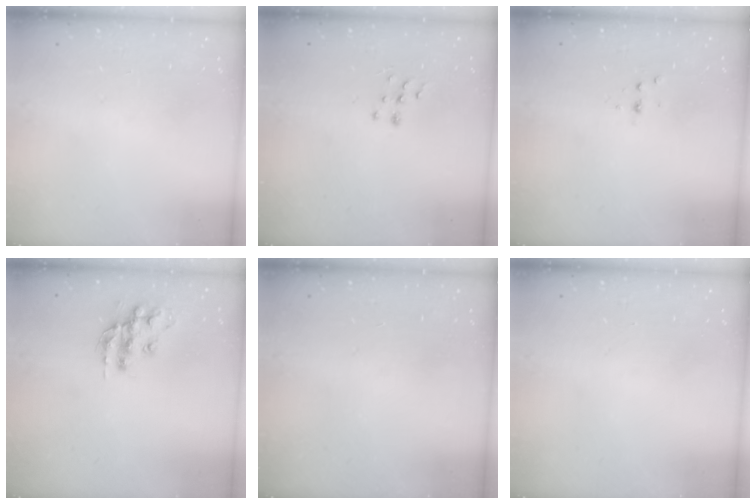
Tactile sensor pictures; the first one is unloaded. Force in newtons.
{"total": 5.2, "press": 5.2, "slide": 0.3}
{"total": 2.3, "press": 2.3, "slide": 0.3}
{"total": 12.5, "press": 12.5, "slide": 0.9}
{"total": 0.0}
{"total": 0.0}